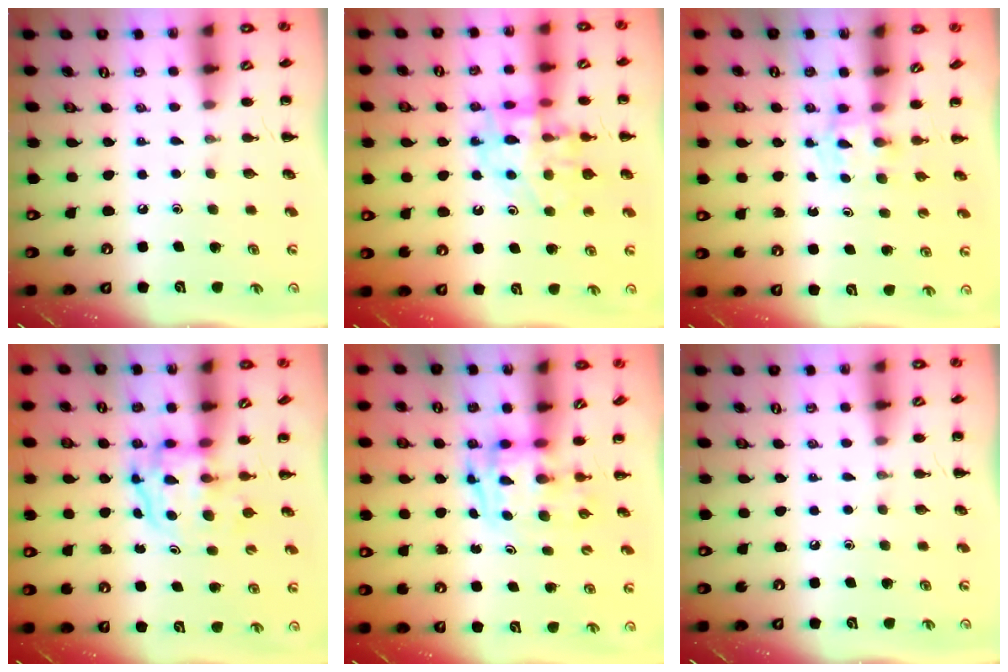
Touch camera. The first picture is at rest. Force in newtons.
{"total": 14.9, "press": 14.6, "slide": 2.8}
{"total": 2.4, "press": 2.2, "slide": 1.0}
{"total": 3.8, "press": 3.7, "slide": 0.6}
{"total": 3.3, "press": 3.3, "slide": 0.6}
{"total": 0.0}